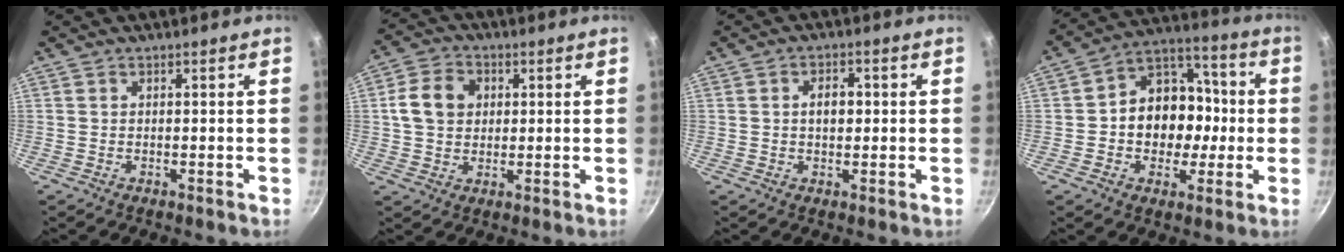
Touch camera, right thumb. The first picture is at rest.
{"total": 8.8, "force": [1.5, 6.9, 5.1], "torque": [-0.080, 0.009, 0.023]}
{"total": 4.0, "force": [0.4, 2.6, 3.1], "torque": [-0.037, 0.008, 0.004]}
{"total": 15.4, "force": [-0.8, 11.5, 10.1], "torque": [-0.096, 0.040, -0.019]}